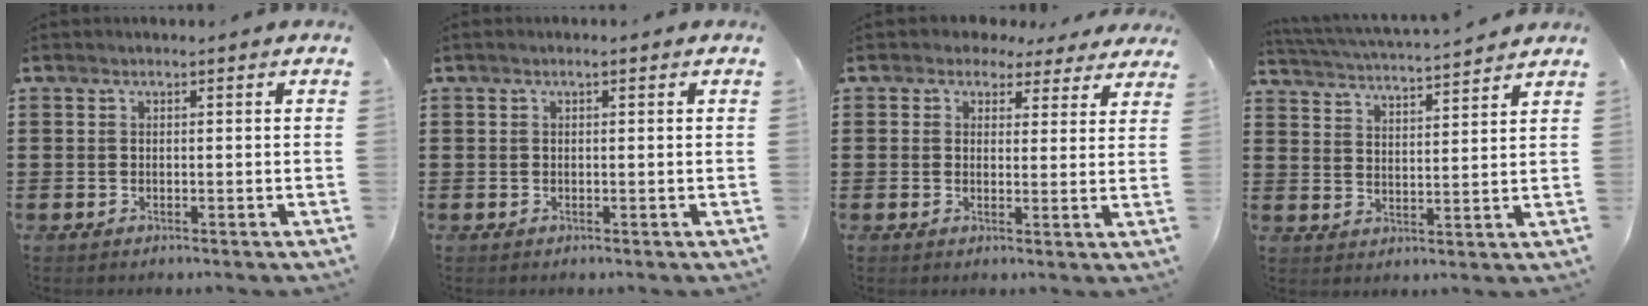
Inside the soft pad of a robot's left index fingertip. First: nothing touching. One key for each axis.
{"total": 0.7, "fx": 0.2, "fy": 0.1, "fz": 0.7, "tx": -0.013, "ty": 0.000, "tz": 0.003}
{"total": 3.0, "fx": 2.3, "fy": 1.8, "fz": 0.7, "tx": -0.018, "ty": -0.002, "tz": 0.041}
{"total": 4.1, "fx": 4.0, "fy": -0.4, "fz": 0.8, "tx": -0.035, "ty": -0.029, "tz": 0.065}